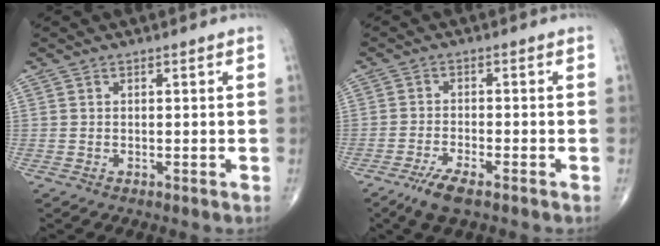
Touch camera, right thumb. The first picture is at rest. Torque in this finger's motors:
{"motor_torque": [0.86, 0.39, 0.14, -0.47, 0.01]}